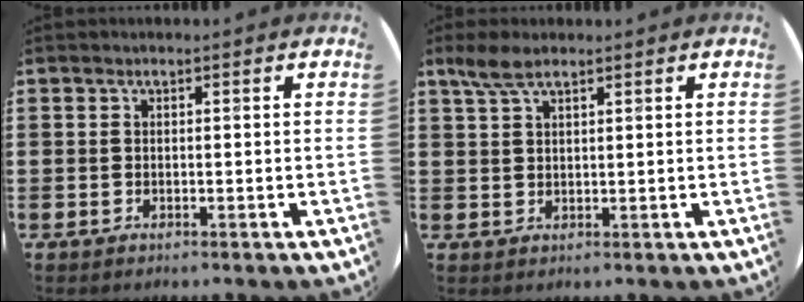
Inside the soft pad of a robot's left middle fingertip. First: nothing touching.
{"total": 3.5, "force": [2.6, 1.1, 2.2], "torque": [-0.048, 0.005, 0.047]}